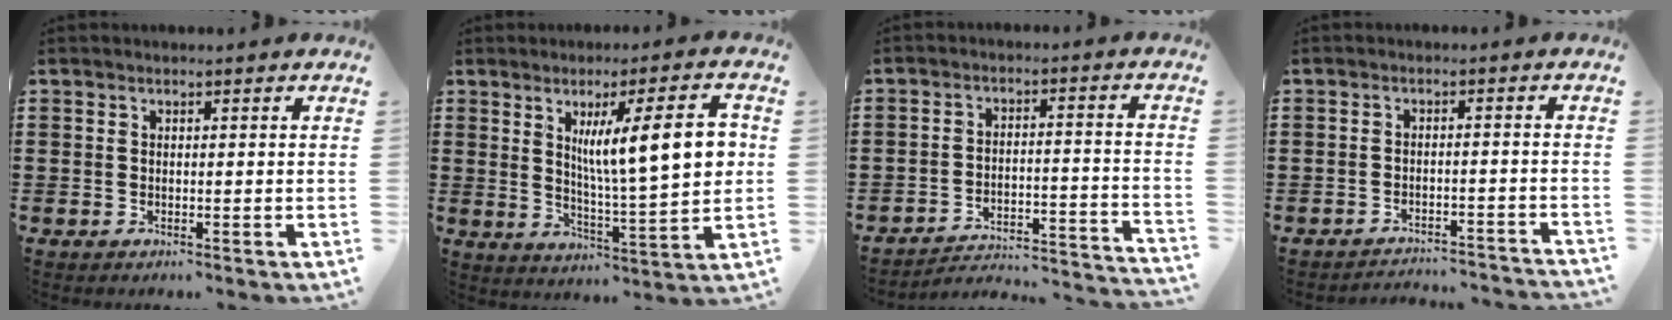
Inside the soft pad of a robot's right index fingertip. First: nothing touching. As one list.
[{"total": 12.1, "force": [3.4, 2.1, 11.4], "torque": [-0.183, -0.004, 0.047]}, {"total": 2.5, "force": [-2.1, 0.4, 1.2], "torque": [-0.032, -0.009, -0.053]}, {"total": 2.6, "force": [-2.6, -0.1, 0.3], "torque": [-0.011, -0.001, -0.055]}]